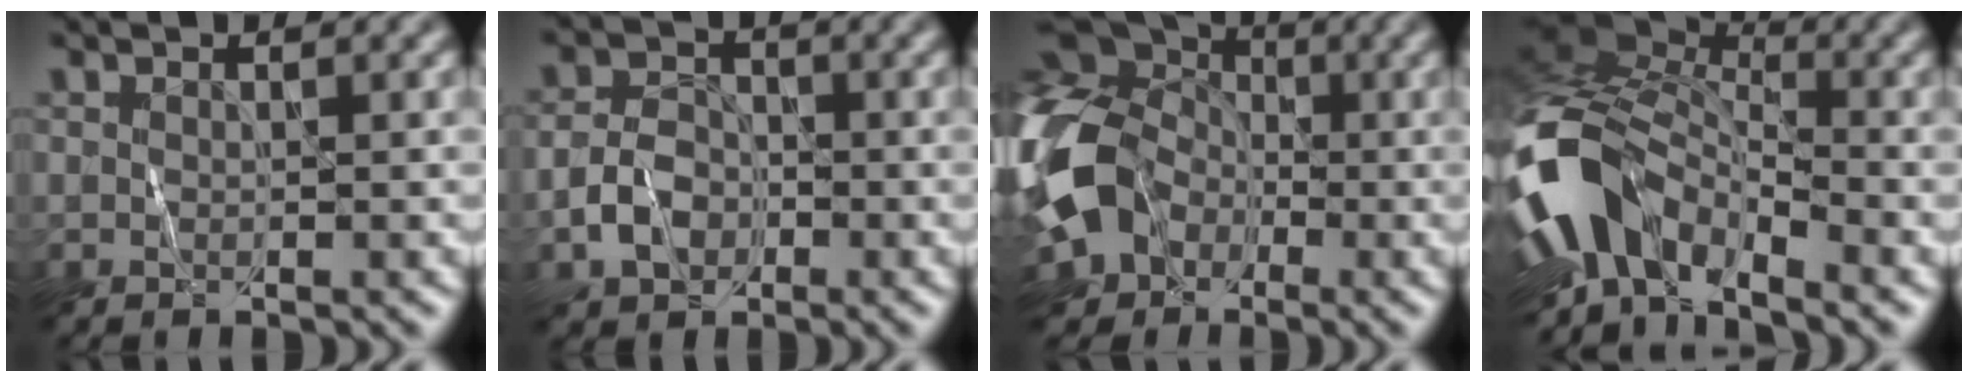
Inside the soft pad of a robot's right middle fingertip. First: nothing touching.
{"total": 3.4, "force": [-1.3, 2.4, 1.9], "torque": [-0.035, 0.006, -0.027]}
{"total": 15.5, "force": [-3.7, 13.0, 7.5], "torque": [-0.180, -0.024, -0.093]}
{"total": 9.9, "force": [-4.5, 5.3, 7.1], "torque": [-0.136, -0.002, -0.094]}